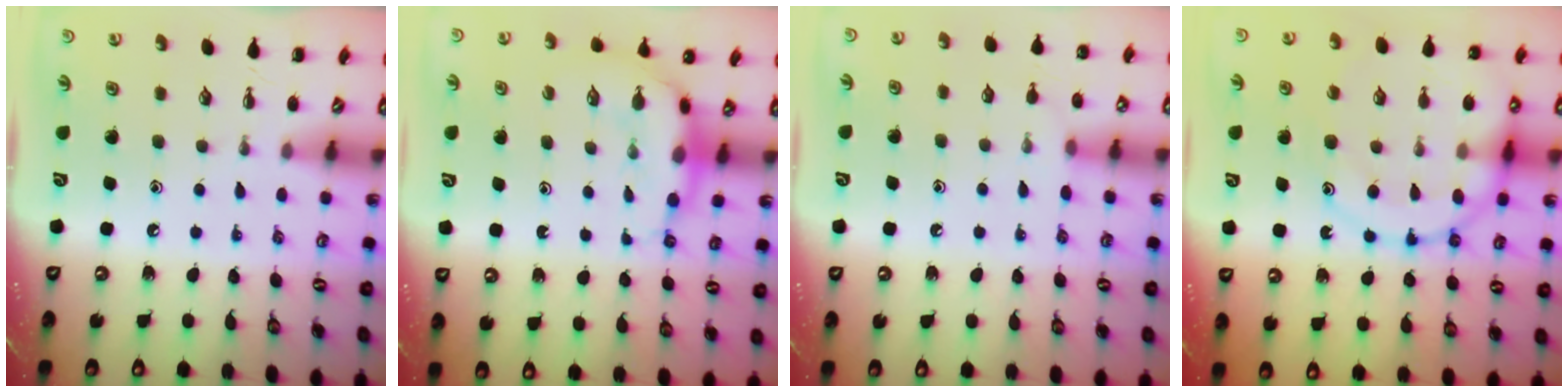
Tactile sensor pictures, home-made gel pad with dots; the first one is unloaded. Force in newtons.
{"total": 7.3, "press": 7.1, "slide": 2.0}
{"total": 5.9, "press": 5.8, "slide": 1.5}
{"total": 19.1, "press": 19.0, "slide": 2.4}